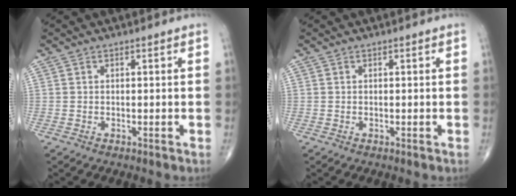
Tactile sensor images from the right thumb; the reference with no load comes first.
{"total": 0.0}